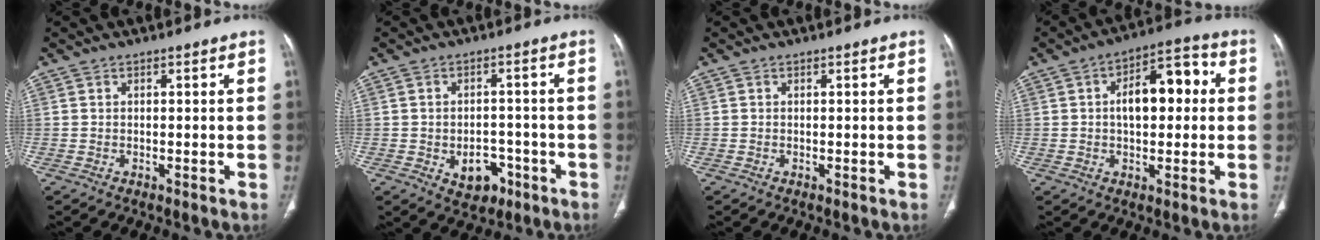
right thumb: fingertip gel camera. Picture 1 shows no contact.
{"total": 6.5, "force": [-2.6, 4.7, 3.6], "torque": [-0.024, 0.022, -0.028]}
{"total": 0.0}
{"total": 11.7, "force": [1.3, 6.3, 9.7], "torque": [-0.124, 0.033, 0.014]}